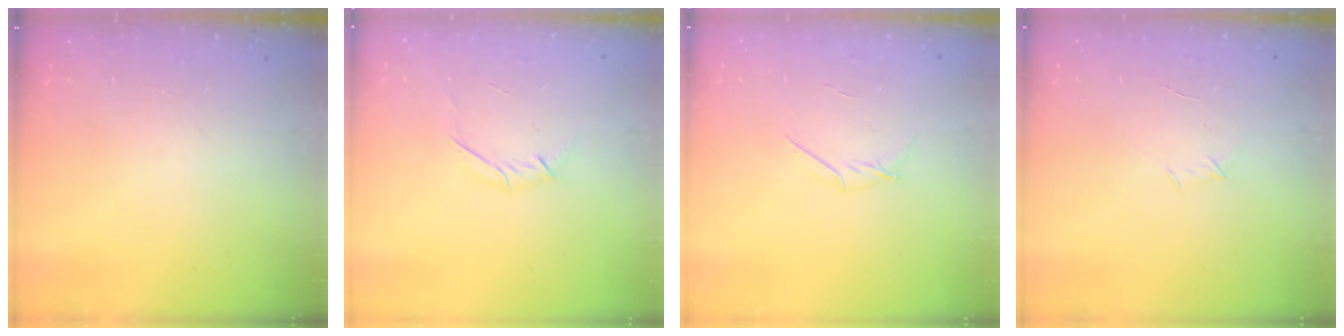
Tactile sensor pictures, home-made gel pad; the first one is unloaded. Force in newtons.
{"total": 3.8, "press": 3.7, "slide": 1.0}
{"total": 3.6, "press": 3.5, "slide": 0.9}
{"total": 3.2, "press": 3.1, "slide": 0.8}